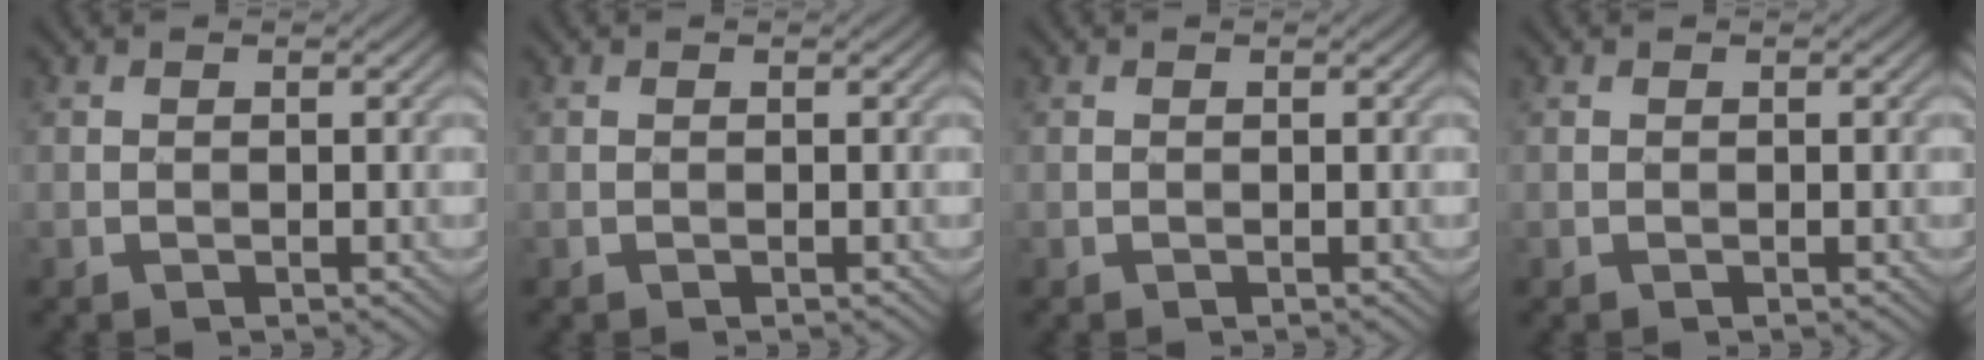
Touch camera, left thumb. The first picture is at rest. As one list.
[{"total": 0.0}, {"total": 0.0}, {"total": 0.0}]